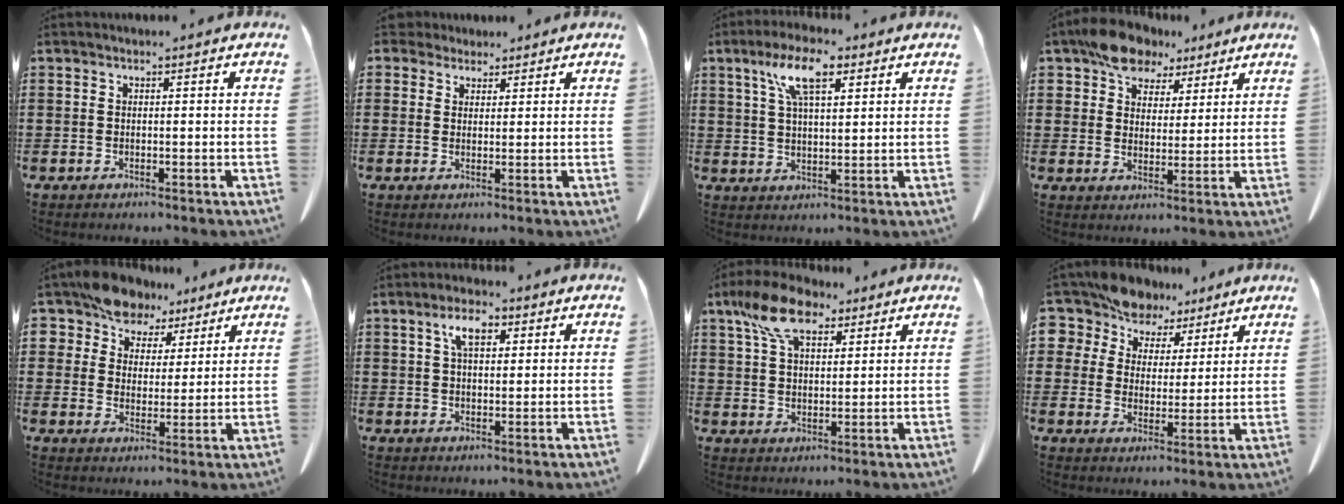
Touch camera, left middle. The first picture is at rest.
{"total": 2.7, "force": [2.3, 1.4, 0.4], "torque": [-0.007, 0.004, 0.044]}
{"total": 8.5, "force": [4.6, 2.8, 6.6], "torque": [-0.141, 0.010, 0.080]}
{"total": 7.9, "force": [6.2, 4.4, 2.3], "torque": [-0.067, -0.002, 0.118]}
{"total": 7.9, "force": [6.5, 4.2, 1.3], "torque": [-0.065, -0.012, 0.124]}
{"total": 4.7, "force": [2.1, 1.9, 3.7], "torque": [-0.073, 0.007, 0.034]}
{"total": 9.4, "force": [6.1, 4.4, 5.6], "torque": [-0.131, 0.005, 0.114]}
{"total": 7.9, "force": [6.7, 4.0, 0.6], "torque": [-0.057, -0.025, 0.127]}